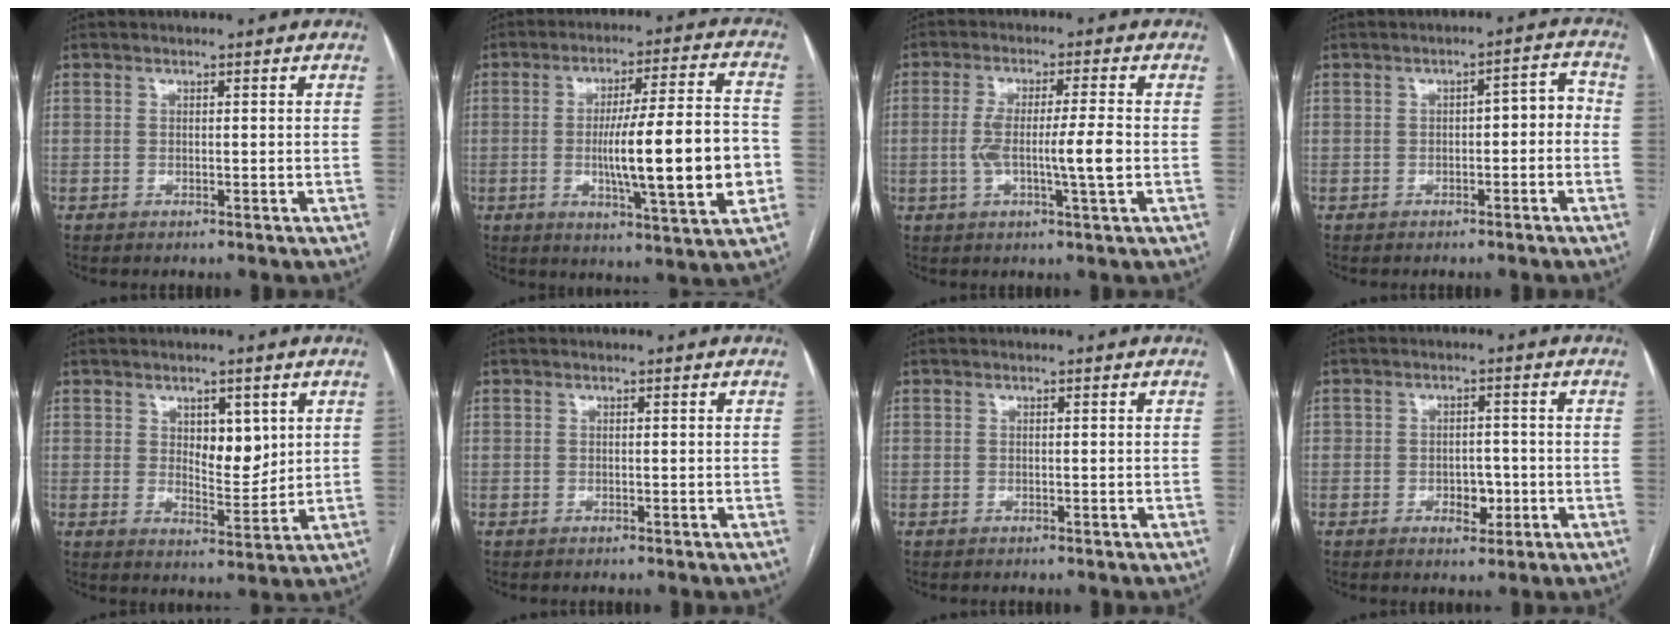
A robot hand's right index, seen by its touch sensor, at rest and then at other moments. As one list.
[{"total": 18.5, "force": [-2.7, 1.7, 18.2], "torque": [-0.273, 0.007, -0.036]}, {"total": 7.9, "force": [-1.1, 0.1, 7.9], "torque": [-0.145, 0.001, -0.019]}, {"total": 4.2, "force": [-0.9, 1.7, 3.8], "torque": [-0.046, 0.028, -0.013]}, {"total": 5.8, "force": [2.1, 2.7, 4.7], "torque": [-0.072, -0.005, 0.039]}, {"total": 0.0}, {"total": 0.0}, {"total": 3.9, "force": [-1.1, 2.5, 2.7], "torque": [-0.034, 0.006, -0.011]}]